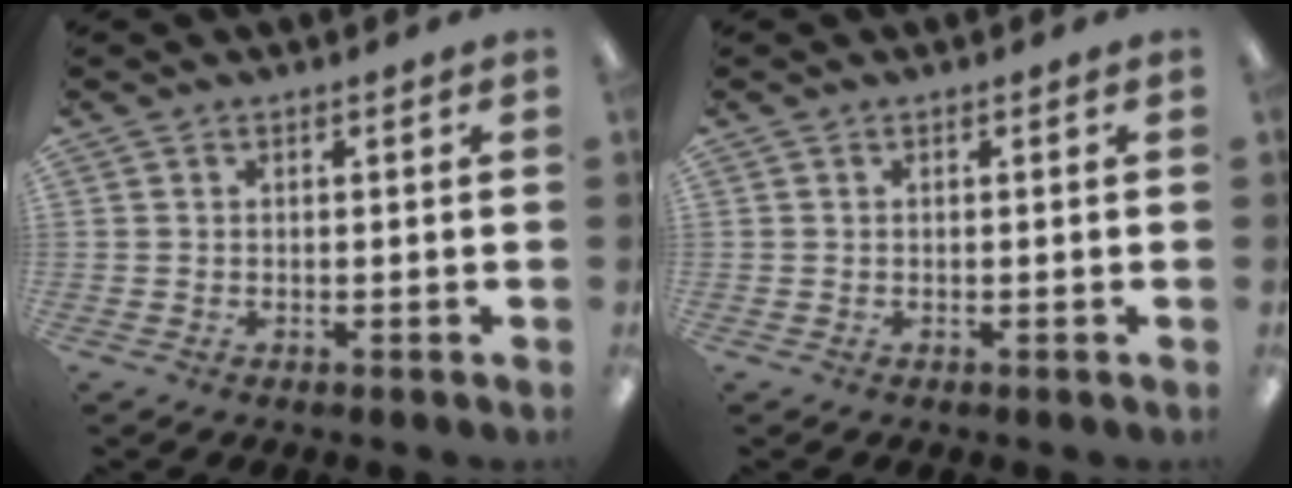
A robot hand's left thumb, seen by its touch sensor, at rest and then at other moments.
{"total": 0.0}